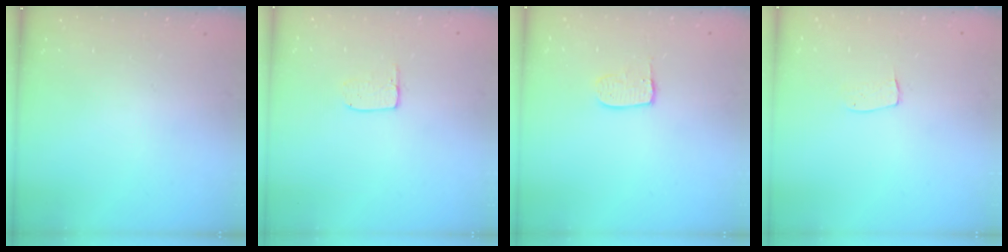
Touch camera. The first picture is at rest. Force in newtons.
{"total": 5.2, "press": 5.2, "slide": 0.4}
{"total": 6.3, "press": 6.3, "slide": 0.3}
{"total": 5.2, "press": 5.2, "slide": 0.3}